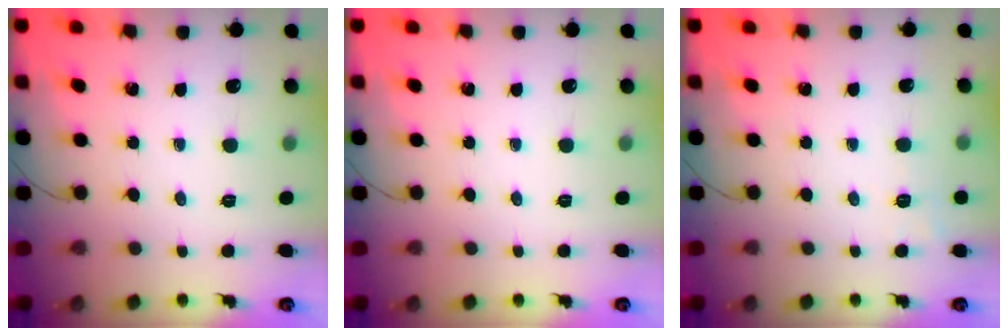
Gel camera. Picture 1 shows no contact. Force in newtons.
{"total": 0.0}
{"total": 2.0, "press": 1.3, "slide": 1.6}